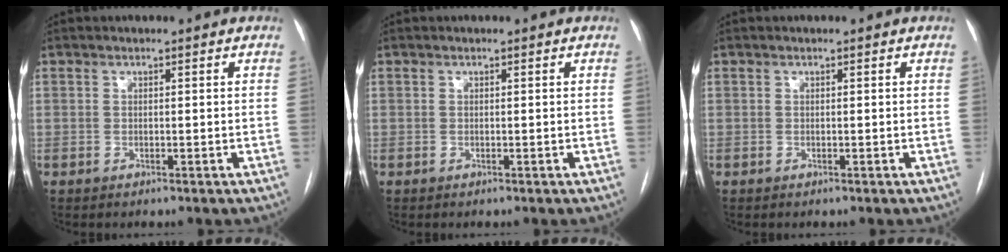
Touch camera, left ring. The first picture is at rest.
{"total": 0.0}
{"total": 0.0}